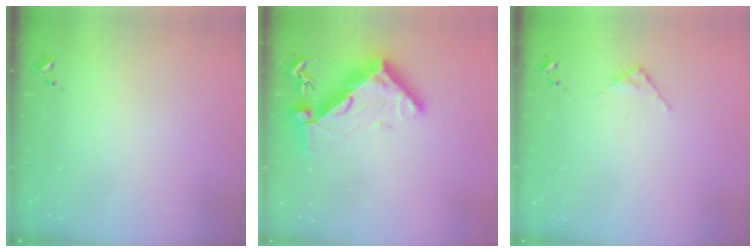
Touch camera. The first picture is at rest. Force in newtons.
{"total": 12.1, "press": 12.0, "slide": 1.7}
{"total": 2.8, "press": 2.8, "slide": 0.4}